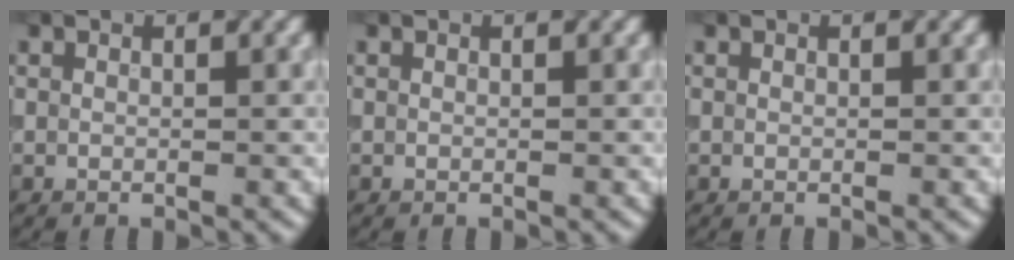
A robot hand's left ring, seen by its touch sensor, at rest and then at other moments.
{"total": 0.0}
{"total": 0.0}